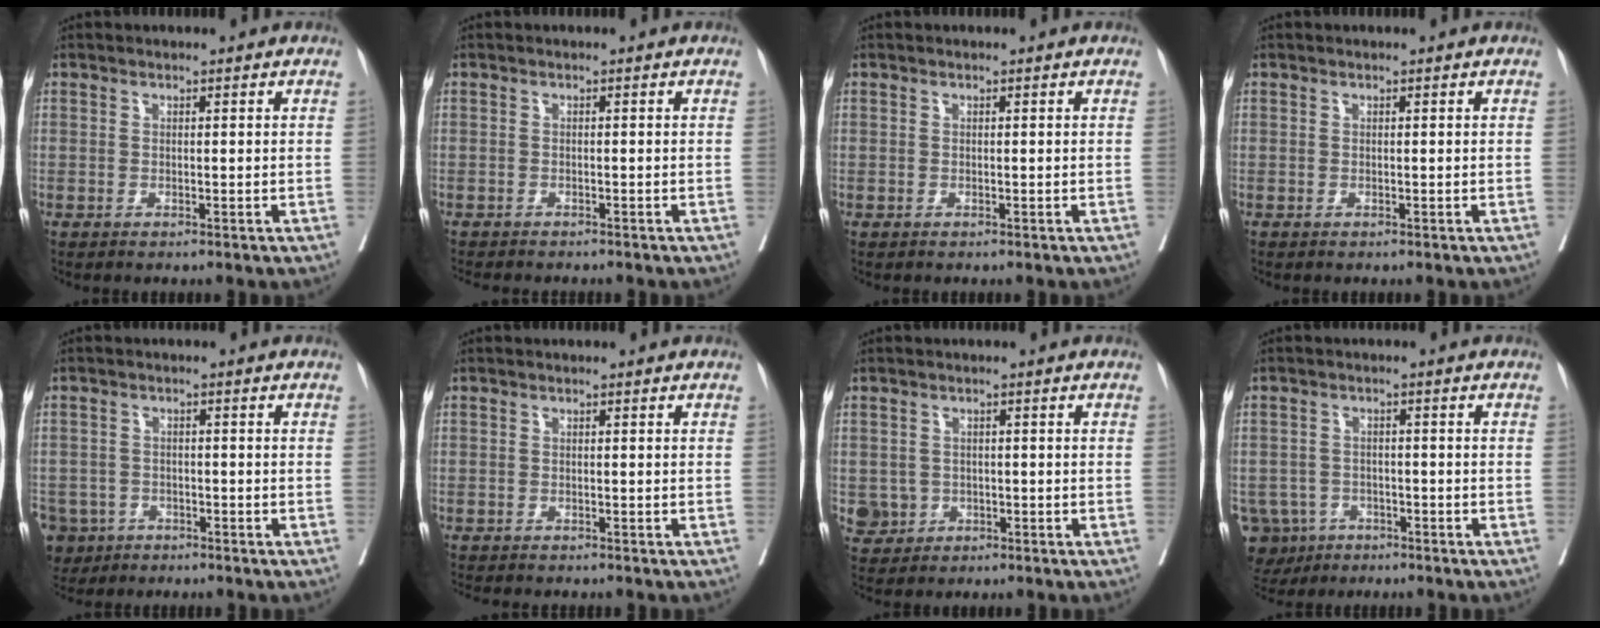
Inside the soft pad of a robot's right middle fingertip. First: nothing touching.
{"total": 5.3, "force": [-4.7, 1.3, 2.0], "torque": [-0.025, -0.006, -0.065]}
{"total": 0.0}
{"total": 0.0}
{"total": 9.3, "force": [-5.5, 7.2, 2.2], "torque": [-0.069, -0.005, -0.089]}
{"total": 4.5, "force": [-4.0, 1.0, 1.8], "torque": [-0.023, -0.007, -0.056]}
{"total": 3.6, "force": [-0.9, 3.4, 0.4], "torque": [0.000, 0.007, -0.009]}
{"total": 8.0, "force": [-4.8, 6.2, 1.5], "torque": [-0.037, 0.002, -0.073]}